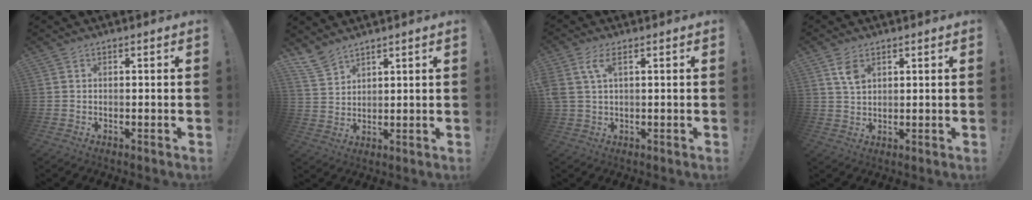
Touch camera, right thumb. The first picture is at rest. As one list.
[{"total": 7.3, "force": [6.0, 3.4, 2.4], "torque": [-0.044, -0.039, 0.118]}, {"total": 5.1, "force": [2.0, 1.8, 4.4], "torque": [-0.089, -0.003, 0.035]}, {"total": 5.0, "force": [2.4, 2.8, 3.3], "torque": [-0.048, -0.010, 0.043]}]